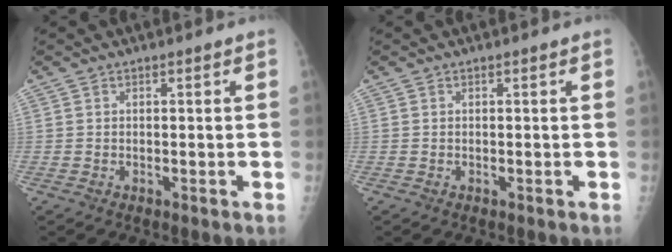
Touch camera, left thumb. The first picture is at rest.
{"total": 0.0}